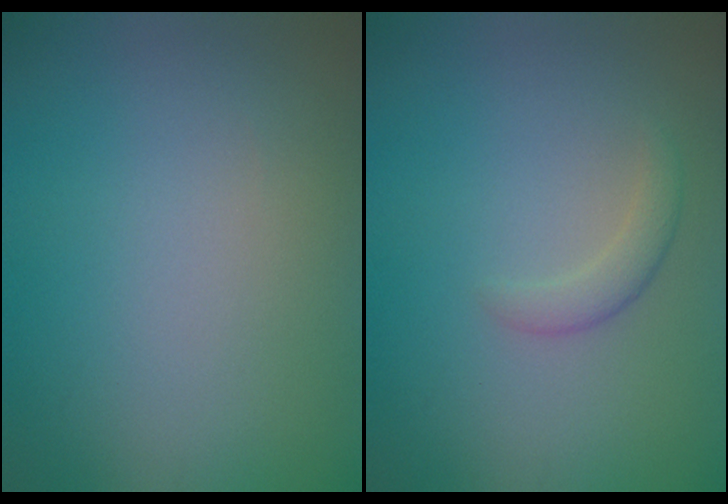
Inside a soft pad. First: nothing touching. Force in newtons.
{"total": 1.7, "press": 1.7, "slide": 0.1}